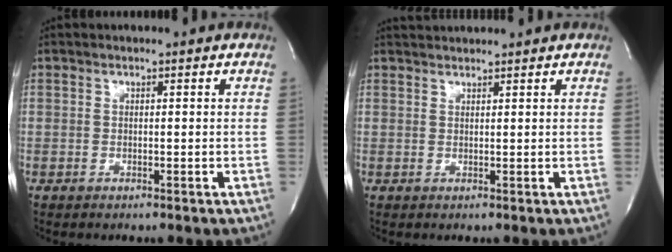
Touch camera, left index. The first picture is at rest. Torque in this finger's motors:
{"motor_torque": [-0.32, -0.32, 0.05, 0.02]}